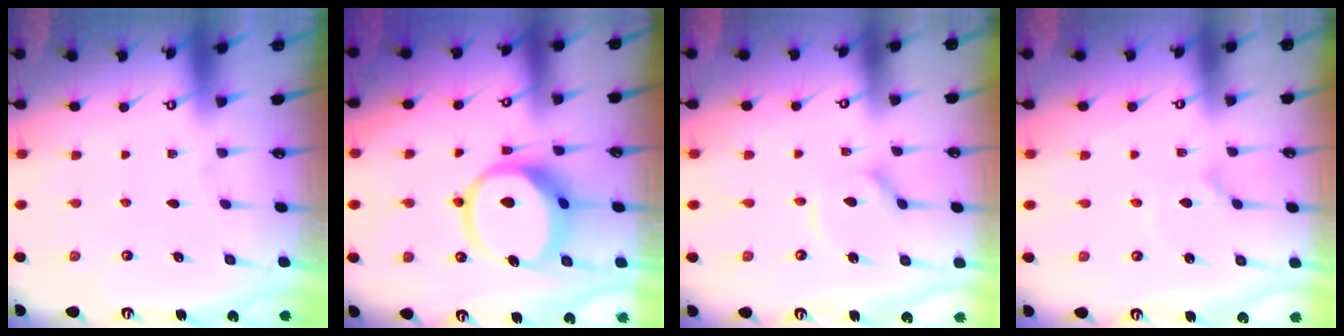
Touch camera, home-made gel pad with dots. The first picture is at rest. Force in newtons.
{"total": 11.6, "press": 11.5, "slide": 1.5}
{"total": 7.0, "press": 7.0, "slide": 0.5}
{"total": 0.8, "press": 0.8, "slide": 0.1}